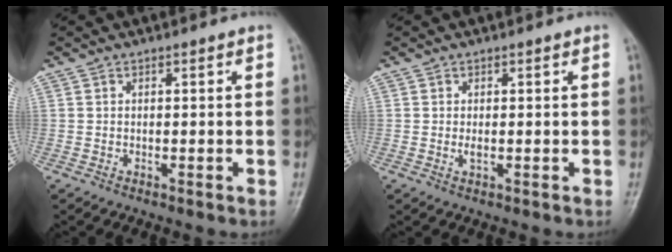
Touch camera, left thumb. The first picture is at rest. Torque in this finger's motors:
{"motor_torque": [-0.04, 0.05, 0.08, -0.01, 0.00]}